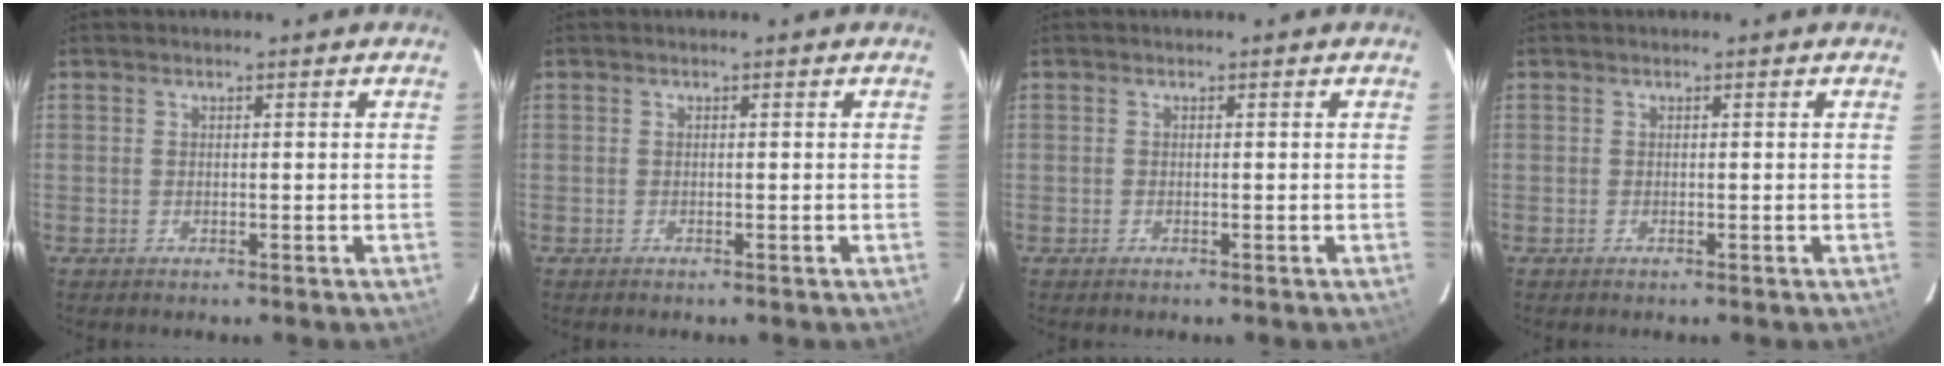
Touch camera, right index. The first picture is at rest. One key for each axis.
{"total": 0.0}
{"total": 0.0}
{"total": 0.0}